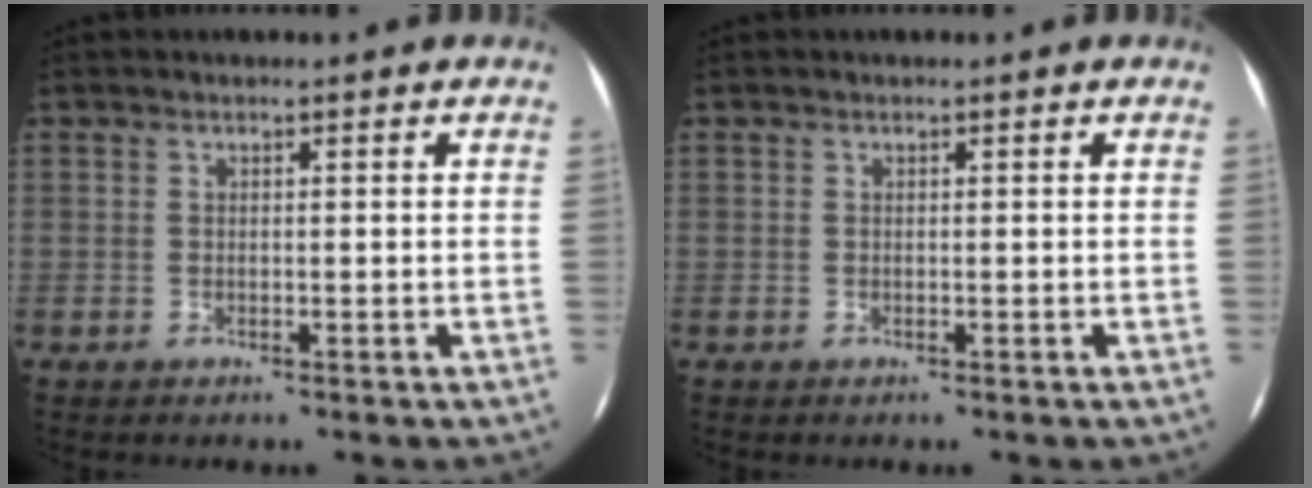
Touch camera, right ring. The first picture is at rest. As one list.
[{"total": 0.0}]